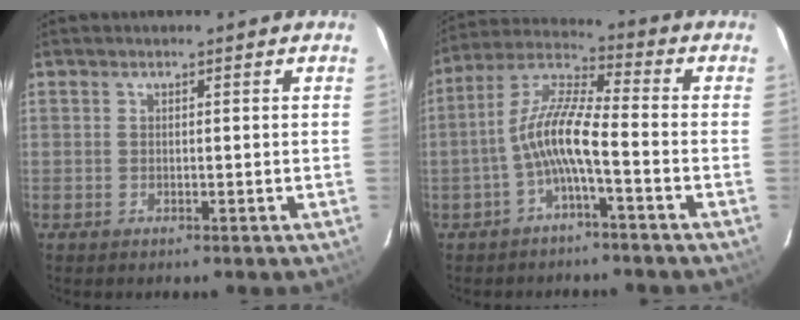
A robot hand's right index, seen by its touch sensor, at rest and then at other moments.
{"total": 8.8, "force": [-3.1, 1.2, 8.1], "torque": [-0.185, 0.017, -0.062]}